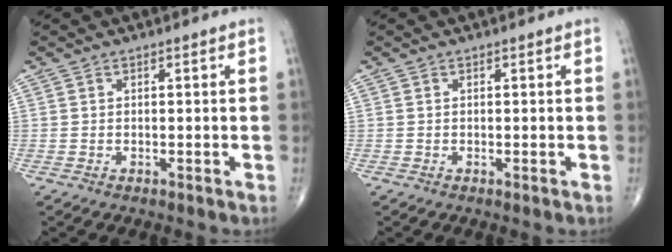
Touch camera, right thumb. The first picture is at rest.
{"total": 0.0}